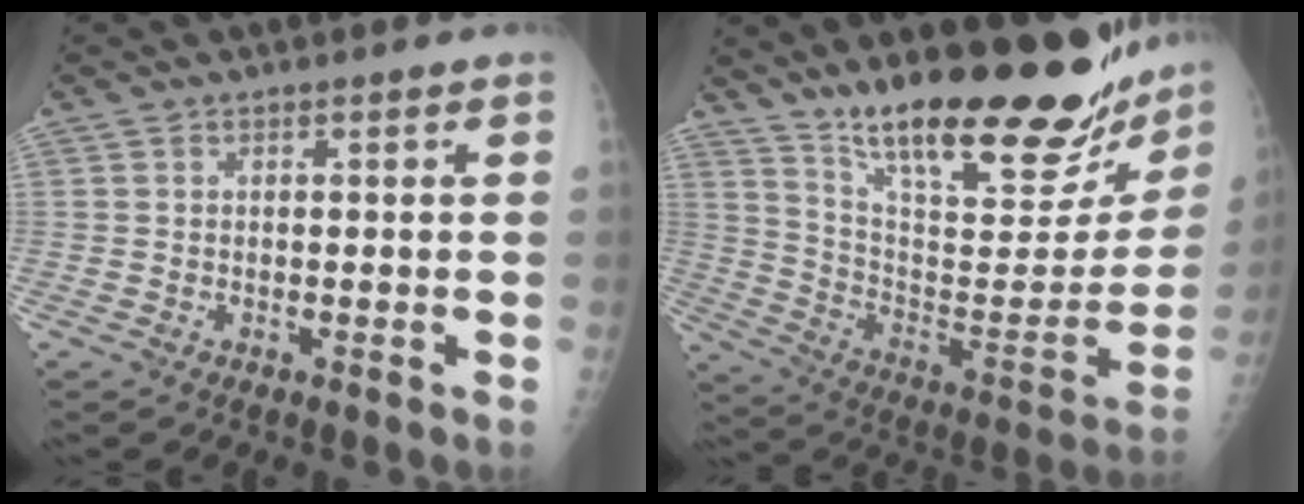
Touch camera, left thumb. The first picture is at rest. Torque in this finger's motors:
{"motor_torque": [1.56, 1.53, 1.42, -1.35, 0.10]}